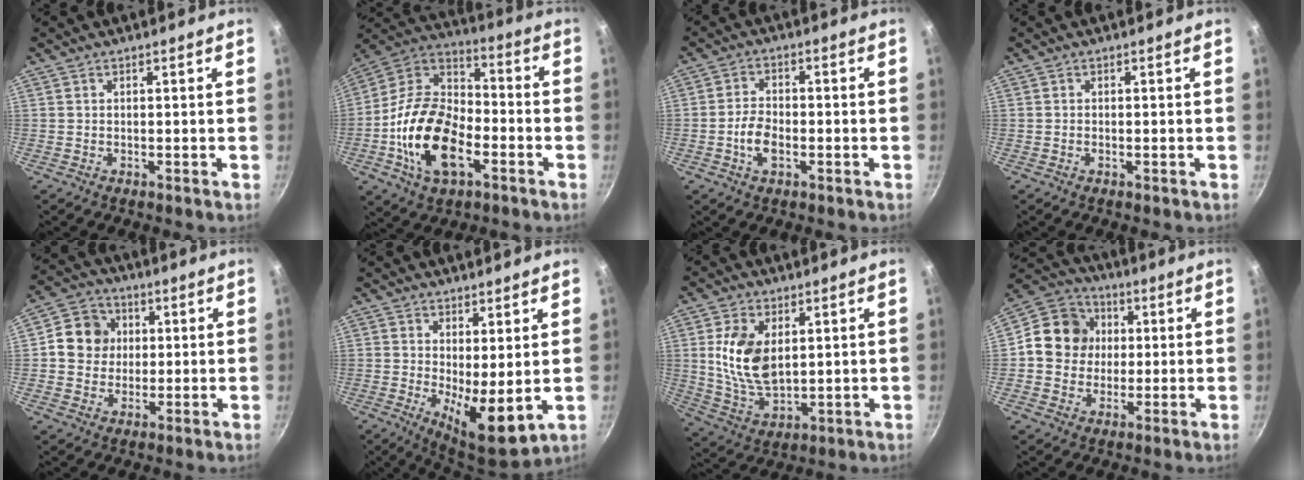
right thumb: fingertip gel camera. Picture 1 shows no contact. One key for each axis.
{"total": 20.7, "fx": -6.6, "fy": 12.0, "fz": 15.5, "tx": -0.270, "ty": 0.040, "tz": -0.137}
{"total": 5.6, "fx": -1.8, "fy": 3.1, "fz": 4.3, "tx": -0.079, "ty": 0.016, "tz": -0.037}
{"total": 0.6, "fx": -0.2, "fy": 0.2, "fz": 0.5, "tx": -0.009, "ty": 0.002, "tz": -0.005}
{"total": 9.1, "fx": 1.3, "fy": 8.3, "fz": 3.6, "tx": -0.029, "ty": 0.009, "tz": 0.007}
{"total": 9.1, "fx": 0.9, "fy": 3.1, "fz": 8.5, "tx": -0.122, "ty": -0.030, "tz": 0.019}
{"total": 12.1, "fx": 2.6, "fy": 7.2, "fz": 9.3, "tx": -0.169, "ty": -0.021, "tz": 0.058}
{"total": 12.0, "fx": 1.1, "fy": 10.9, "fz": 4.9, "tx": -0.051, "ty": 0.018, "tz": 0.000}